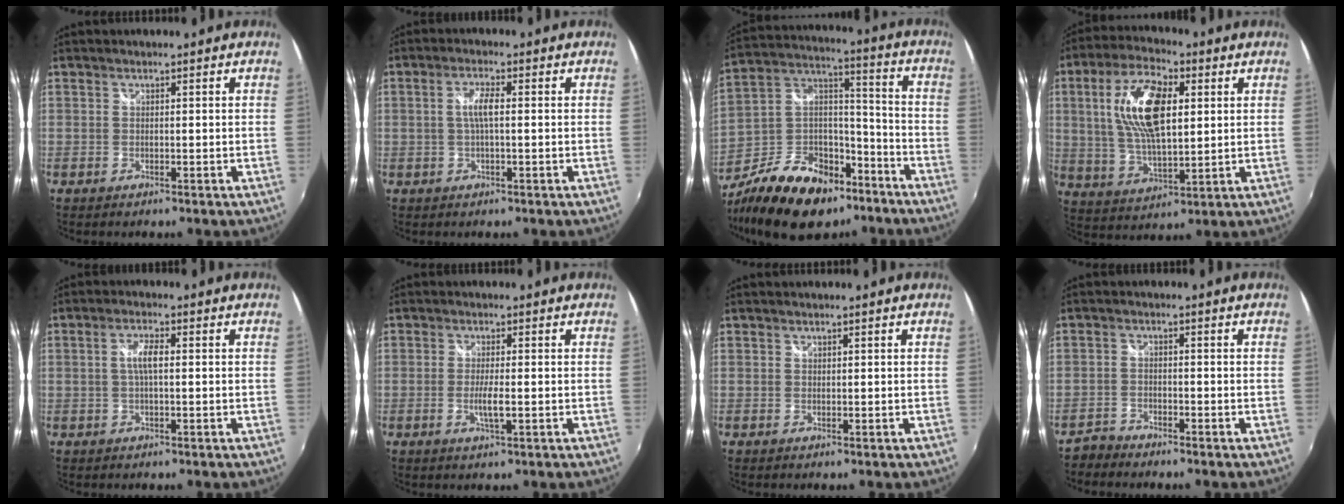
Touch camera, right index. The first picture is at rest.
{"total": 3.5, "force": [0.1, 0.5, 3.5], "torque": [-0.068, 0.003, 0.002]}
{"total": 22.3, "force": [-13.8, 12.5, 12.3], "torque": [-0.255, 0.030, -0.216]}
{"total": 15.3, "force": [3.6, 6.8, 13.2], "torque": [-0.252, 0.013, 0.071]}
{"total": 3.5, "force": [0.2, 0.9, 3.3], "torque": [-0.065, 0.004, 0.004]}
{"total": 3.2, "force": [-0.7, 0.3, 3.1], "torque": [-0.059, -0.008, -0.013]}
{"total": 0.0}
{"total": 2.8, "force": [-2.7, 0.8, 0.1], "torque": [-0.010, 0.000, -0.057]}